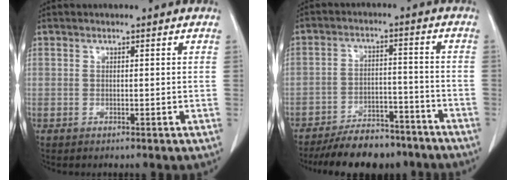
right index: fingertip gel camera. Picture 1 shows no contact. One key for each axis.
{"total": 12.0, "fx": -10.4, "fy": 4.5, "fz": 4.0, "tx": -0.046, "ty": 0.013, "tz": -0.154}